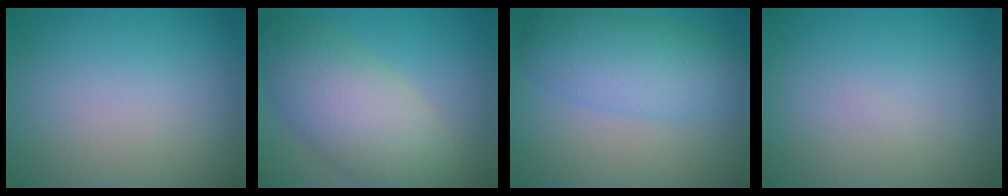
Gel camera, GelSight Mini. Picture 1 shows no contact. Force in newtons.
{"total": 7.6, "press": 7.6, "slide": 0.1}
{"total": 5.5, "press": 5.5, "slide": 0.1}
{"total": 0.0}